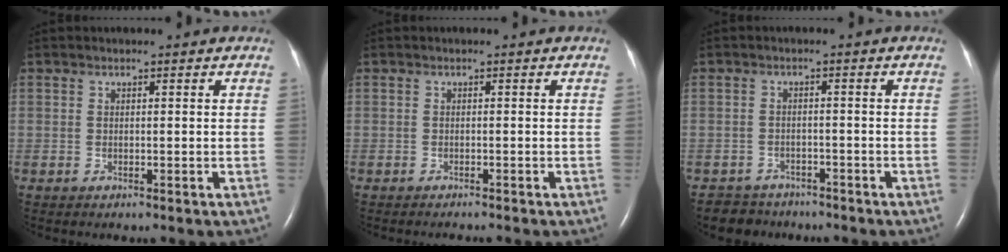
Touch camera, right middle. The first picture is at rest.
{"total": 1.5, "force": [-1.2, -0.2, 0.7], "torque": [-0.010, -0.001, -0.012]}
{"total": 3.8, "force": [-3.3, 1.8, -0.7], "torque": [0.005, -0.001, -0.054]}